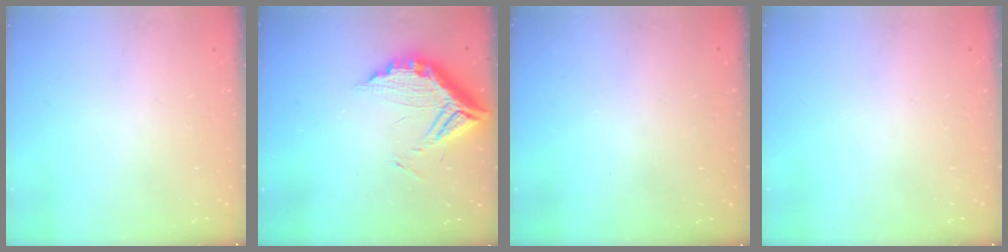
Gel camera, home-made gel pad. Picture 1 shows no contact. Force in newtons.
{"total": 13.4, "press": 13.4, "slide": 1.3}
{"total": 3.1, "press": 2.9, "slide": 1.0}
{"total": 0.0}